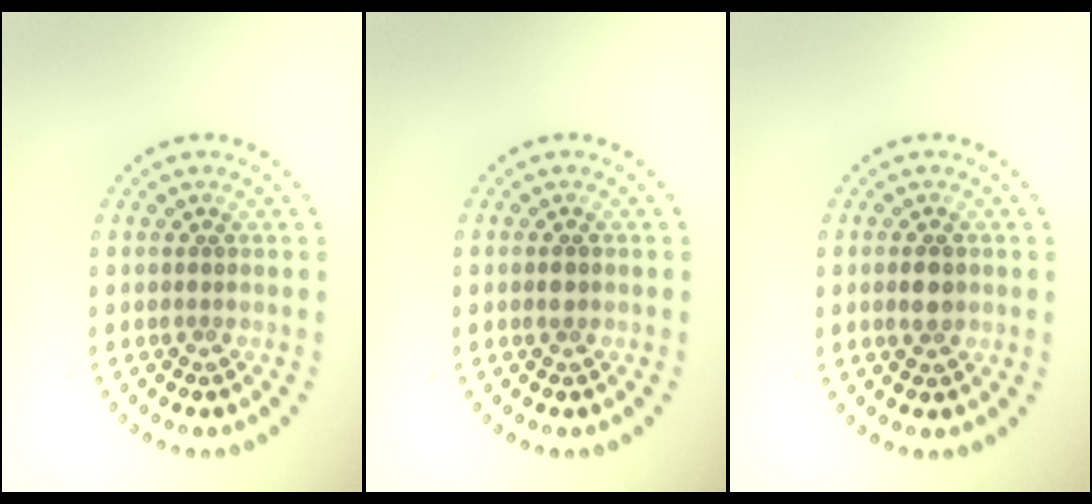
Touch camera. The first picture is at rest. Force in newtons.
{"total": 1.2, "press": 1.2, "slide": 0.0}
{"total": 2.4, "press": 2.4, "slide": 0.0}